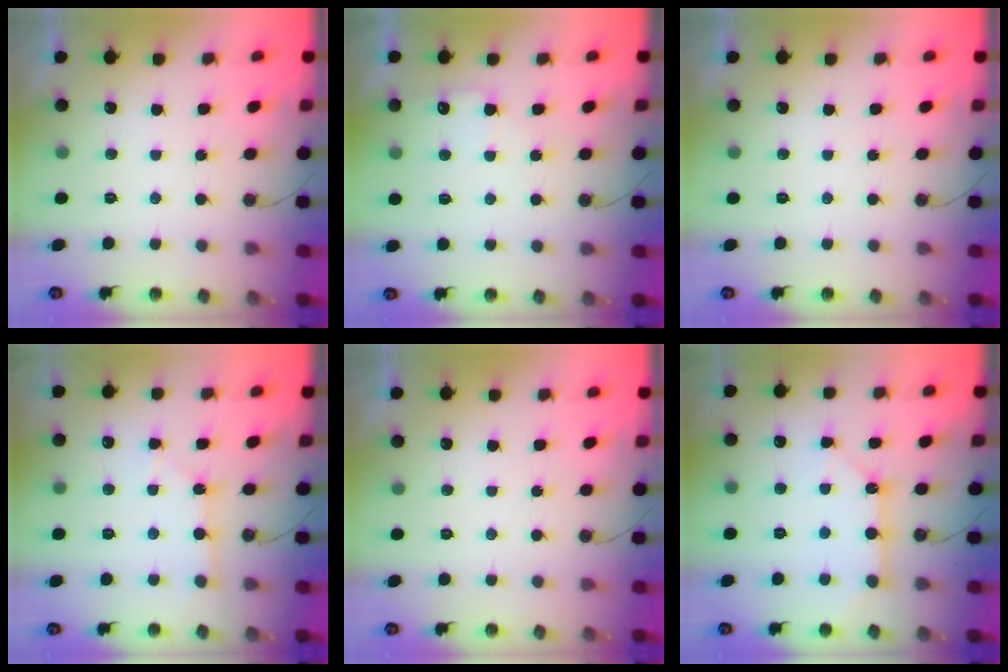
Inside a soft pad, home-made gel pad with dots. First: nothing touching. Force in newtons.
{"total": 6.6, "press": 6.5, "slide": 0.7}
{"total": 0.0}
{"total": 2.6, "press": 2.6, "slide": 0.3}
{"total": 0.0}
{"total": 8.2, "press": 8.2, "slide": 0.8}